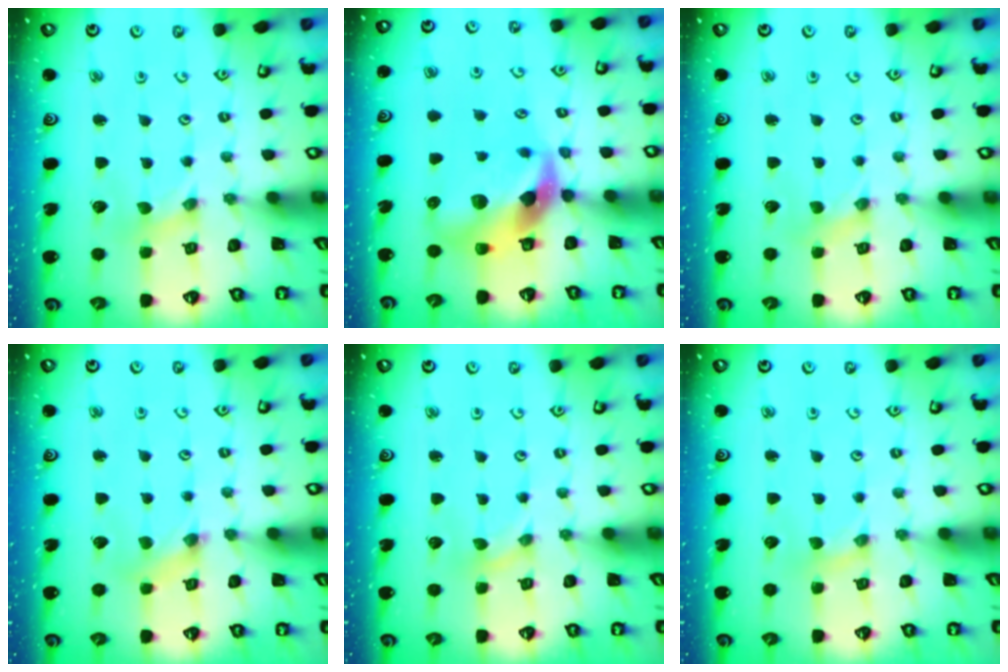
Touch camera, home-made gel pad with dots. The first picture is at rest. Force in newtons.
{"total": 13.0, "press": 12.9, "slide": 1.8}
{"total": 0.0}
{"total": 0.9, "press": 0.9, "slide": 0.2}
{"total": 0.0}
{"total": 0.8, "press": 0.8, "slide": 0.2}